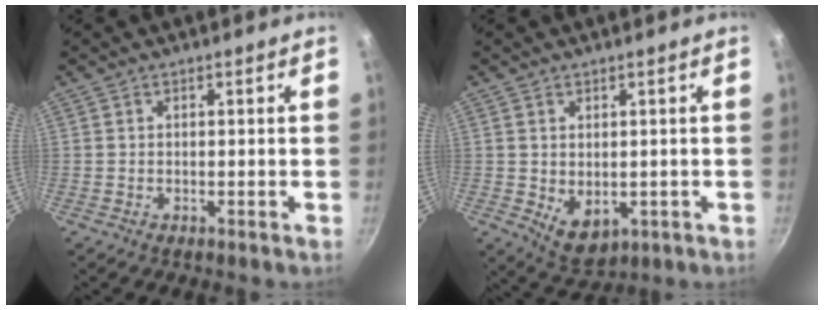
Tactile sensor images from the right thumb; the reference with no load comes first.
{"total": 6.0, "force": [-0.3, 4.1, 4.3], "torque": [-0.061, -0.015, 0.011]}